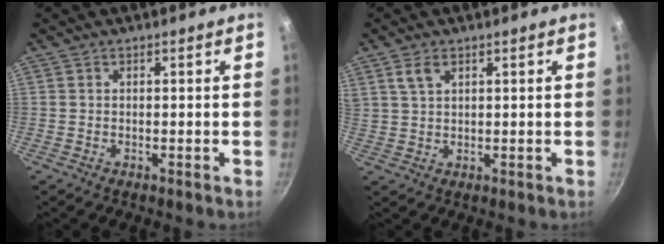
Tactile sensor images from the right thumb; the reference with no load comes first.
{"total": 3.6, "force": [2.0, 1.9, 2.3], "torque": [-0.038, -0.001, 0.042]}